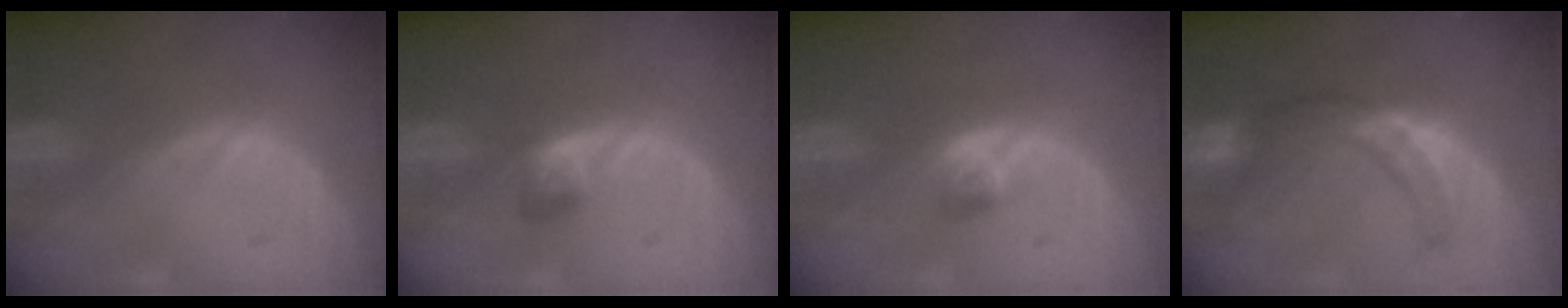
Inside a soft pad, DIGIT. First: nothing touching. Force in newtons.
{"total": 2.7, "press": 2.5, "slide": 1.1}
{"total": 2.7, "press": 2.4, "slide": 1.2}
{"total": 7.9, "press": 7.9, "slide": 0.2}